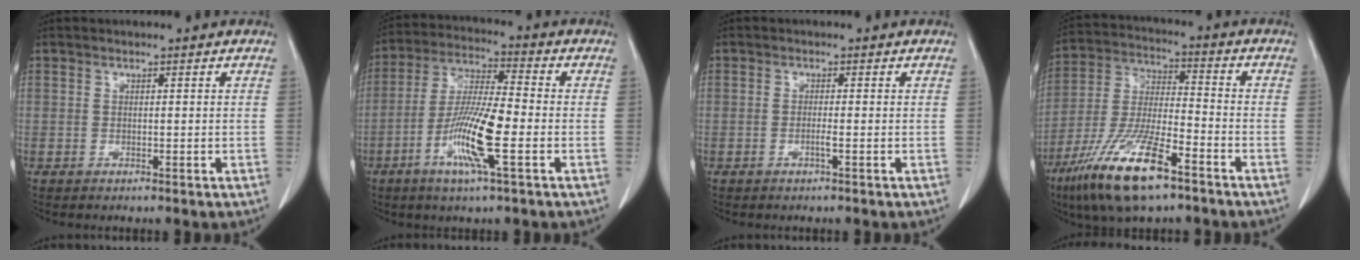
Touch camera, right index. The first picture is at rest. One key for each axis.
{"total": 11.8, "fx": -3.9, "fy": 0.9, "fz": 11.1, "tx": -0.221, "ty": -0.009, "tz": -0.078}
{"total": 1.1, "fx": -0.5, "fy": -0.1, "fz": 1.0, "tx": -0.021, "ty": 0.000, "tz": -0.009}
{"total": 15.3, "fx": -9.3, "fy": 3.1, "fz": 11.7, "tx": -0.245, "ty": -0.025, "tz": -0.171}